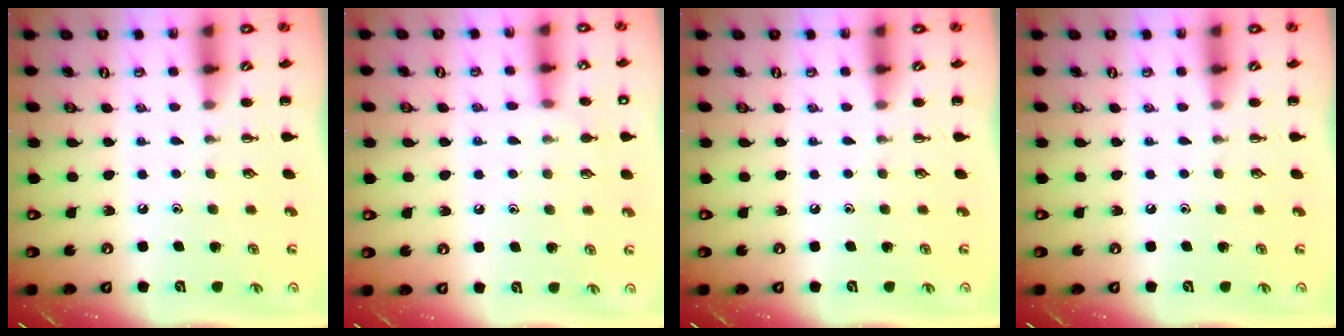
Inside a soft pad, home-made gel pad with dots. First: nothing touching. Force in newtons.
{"total": 8.9, "press": 8.7, "slide": 2.0}
{"total": 0.0}
{"total": 0.0}